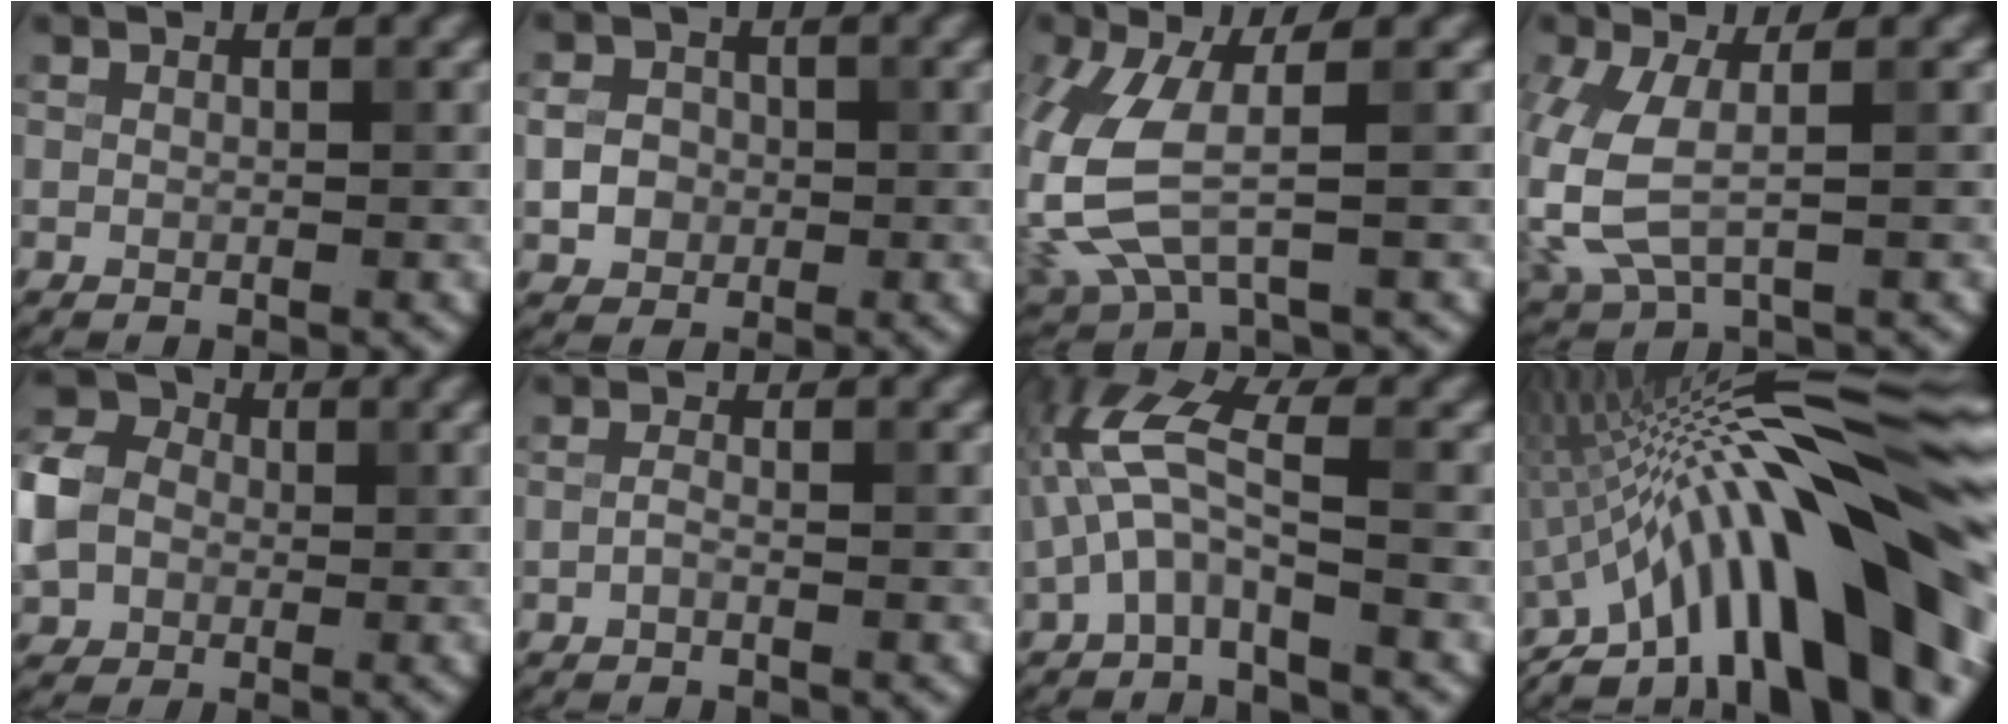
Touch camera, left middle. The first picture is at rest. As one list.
[{"total": 2.7, "force": [-0.4, 2.4, 1.2], "torque": [-0.017, -0.001, -0.009]}, {"total": 7.2, "force": [0.0, 3.2, 6.5], "torque": [-0.185, -0.012, 0.000]}, {"total": 5.8, "force": [-0.4, 3.0, 4.9], "torque": [-0.141, -0.009, -0.004]}, {"total": 7.1, "force": [-0.5, 5.8, 4.0], "torque": [-0.103, 0.003, -0.015]}, {"total": 0.8, "force": [-0.4, 0.2, 0.6], "torque": [-0.015, 0.000, -0.011]}, {"total": 5.1, "force": [-1.1, 1.7, 4.6], "torque": [-0.104, 0.020, -0.032]}, {"total": 18.6, "force": [-5.3, 4.8, 17.2], "torque": [-0.236, 0.057, -0.107]}]